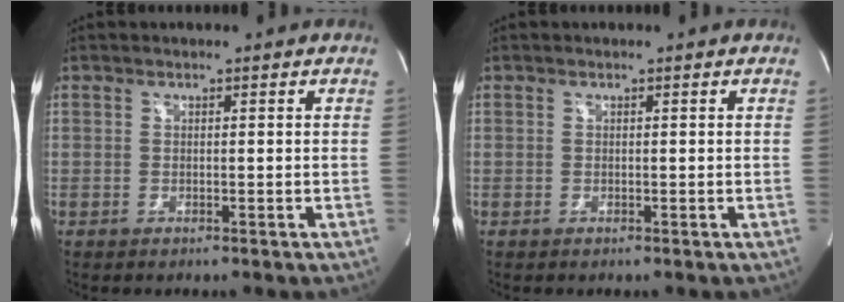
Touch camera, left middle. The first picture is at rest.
{"total": 0.0}